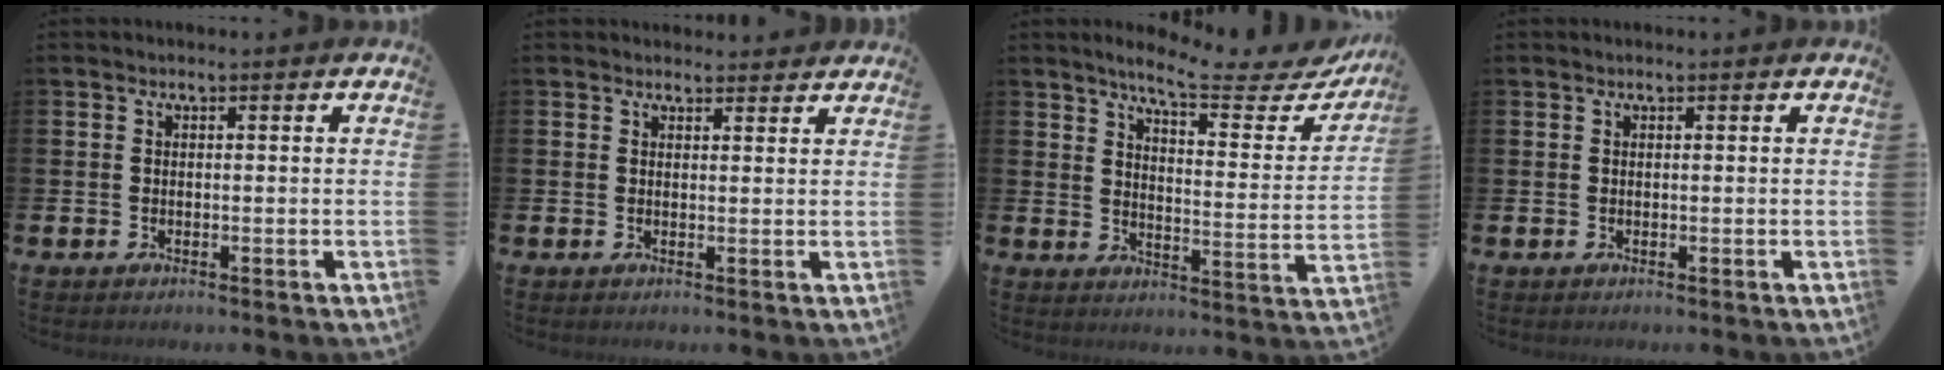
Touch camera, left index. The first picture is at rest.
{"total": 1.8, "force": [1.7, 0.5, -0.1], "torque": [0.006, -0.007, 0.029]}
{"total": 7.5, "force": [6.8, 0.8, 3.1], "torque": [-0.070, -0.049, 0.108]}
{"total": 0.0}